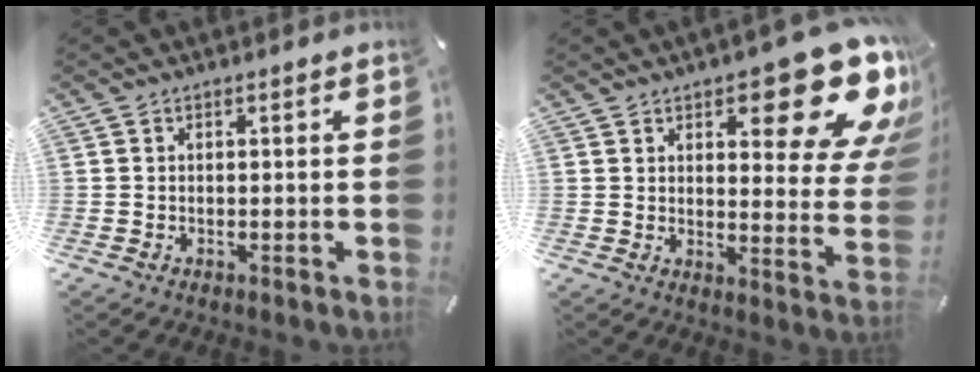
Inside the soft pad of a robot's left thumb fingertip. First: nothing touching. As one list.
[{"total": 18.5, "force": [10.8, 7.2, 13.2], "torque": [-0.157, -0.082, 0.175]}]